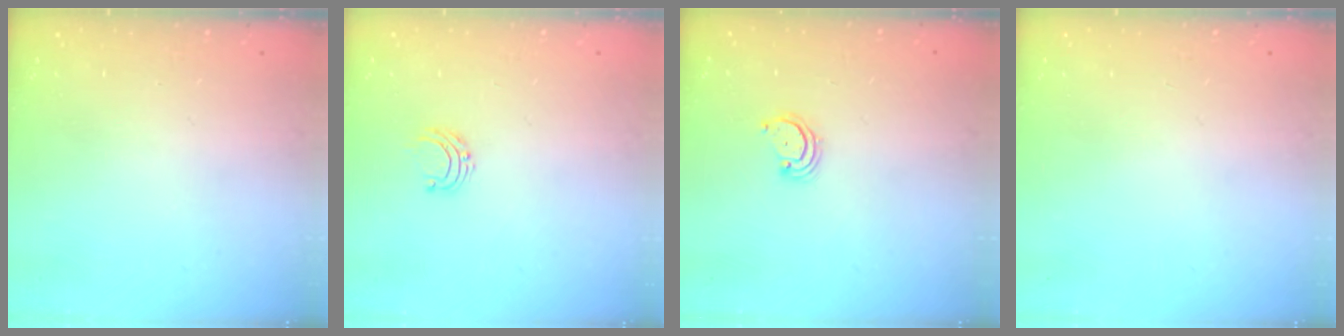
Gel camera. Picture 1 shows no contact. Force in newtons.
{"total": 4.9, "press": 4.9, "slide": 0.5}
{"total": 2.3, "press": 2.2, "slide": 0.2}
{"total": 0.0}